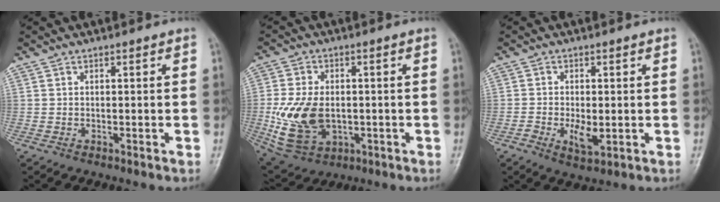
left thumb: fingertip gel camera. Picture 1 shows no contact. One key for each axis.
{"total": 13.3, "fx": -1.4, "fy": 9.0, "fz": 9.8, "tx": -0.177, "ty": -0.008, "tz": -0.012}
{"total": 4.2, "fx": -0.9, "fy": 2.0, "fz": 3.5, "tx": -0.061, "ty": -0.007, "tz": -0.014}